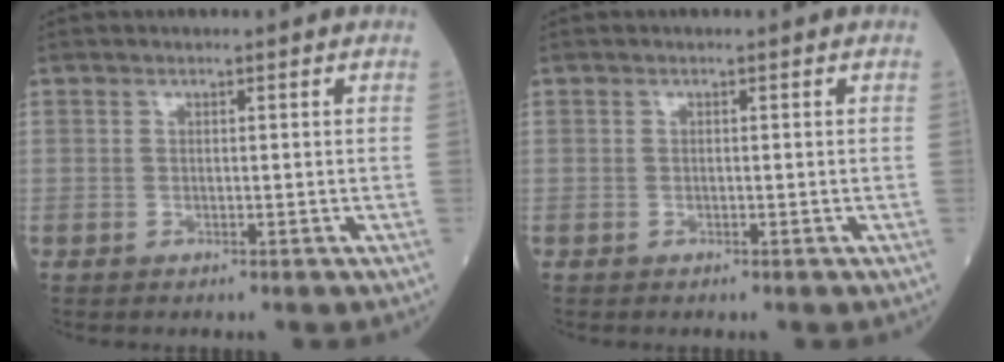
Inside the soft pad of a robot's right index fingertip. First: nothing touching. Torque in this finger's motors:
{"motor_torque": [0.00, 0.00, -0.03, -0.01]}